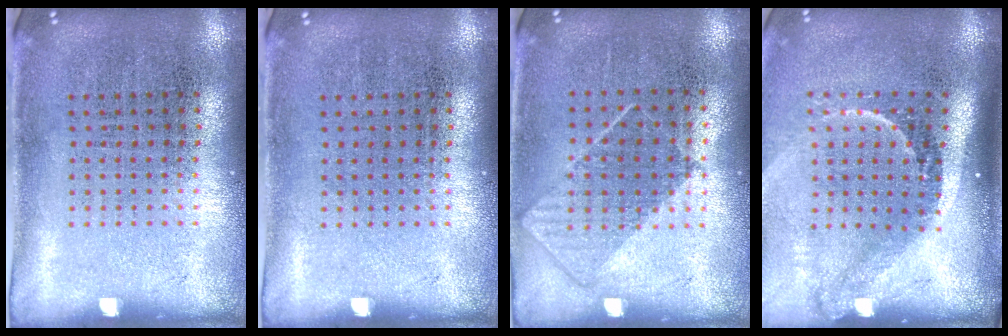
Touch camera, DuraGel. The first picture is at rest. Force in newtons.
{"total": 0.0}
{"total": 0.8, "press": 0.6, "slide": 0.5}
{"total": 2.2, "press": 1.5, "slide": 1.7}